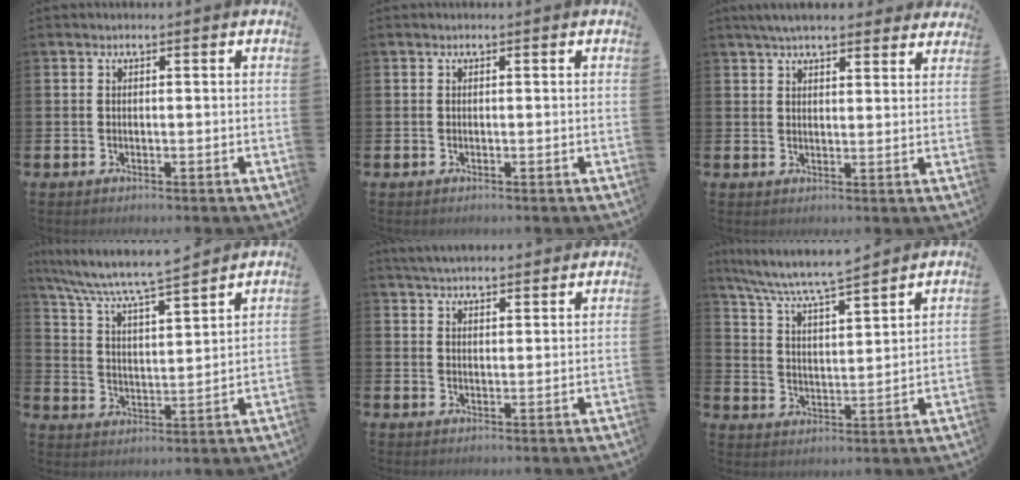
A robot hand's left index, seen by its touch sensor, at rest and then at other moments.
{"total": 0.0}
{"total": 5.1, "force": [4.7, 1.2, 1.8], "torque": [-0.042, -0.011, 0.086]}
{"total": 7.5, "force": [7.1, 0.3, 2.4], "torque": [-0.074, -0.054, 0.119]}
{"total": 4.1, "force": [4.1, 0.3, 0.4], "torque": [-0.022, -0.017, 0.077]}
{"total": 7.2, "force": [6.9, 0.3, 2.1], "torque": [-0.066, -0.047, 0.118]}